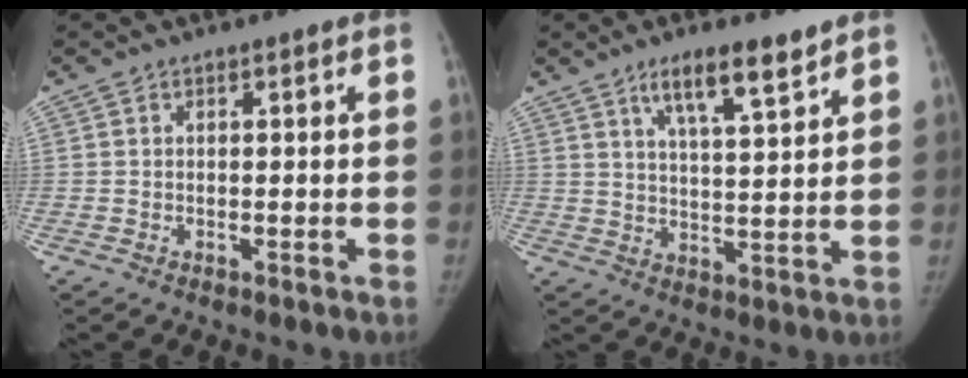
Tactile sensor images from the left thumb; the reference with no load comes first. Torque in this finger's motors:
{"motor_torque": [0.65, -0.28, 0.69, -0.70, 0.23]}